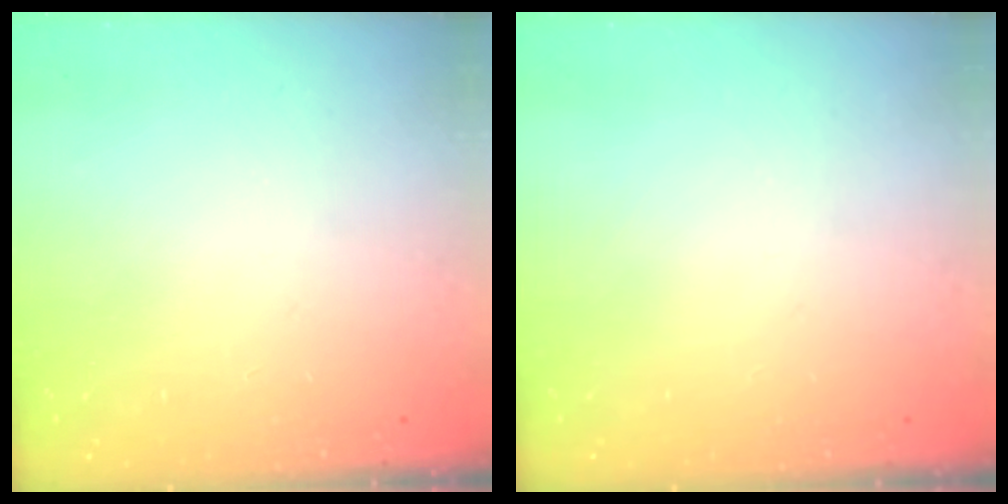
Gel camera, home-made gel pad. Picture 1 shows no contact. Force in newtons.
{"total": 0.0}